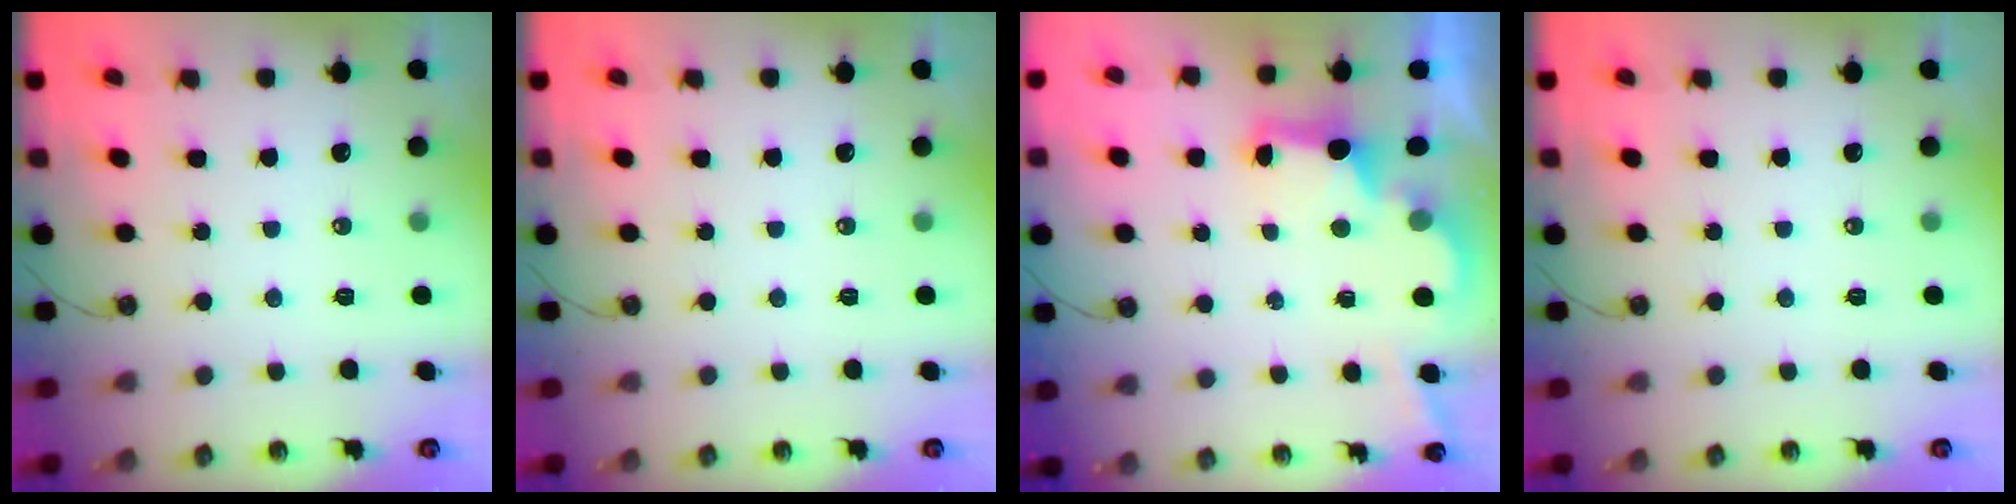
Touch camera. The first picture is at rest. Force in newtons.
{"total": 0.0}
{"total": 2.9, "press": 2.7, "slide": 0.9}
{"total": 0.0}